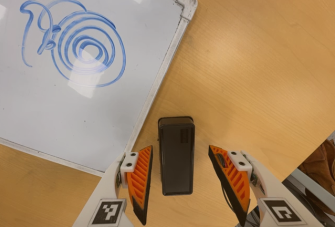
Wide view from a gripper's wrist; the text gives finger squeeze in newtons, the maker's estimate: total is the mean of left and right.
{"total": 0.0}